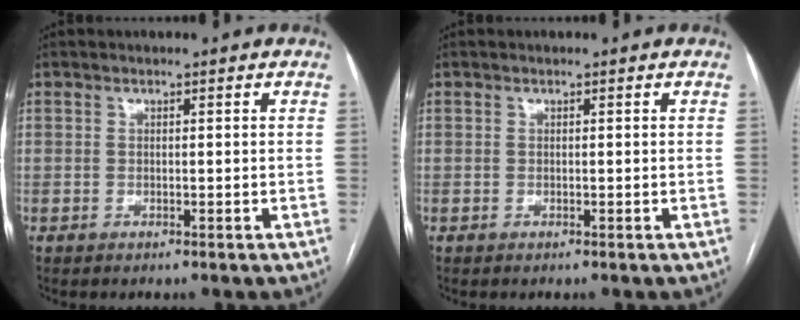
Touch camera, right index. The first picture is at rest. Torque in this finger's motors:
{"motor_torque": [0.00, 0.00, 0.00, 0.00]}